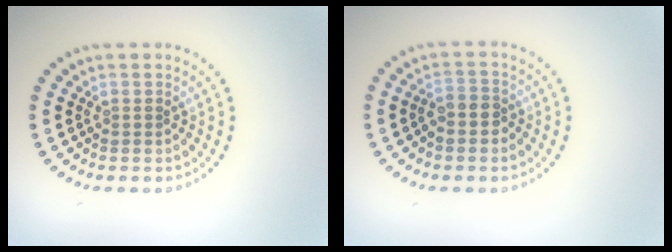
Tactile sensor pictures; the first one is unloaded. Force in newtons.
{"total": 2.0, "press": 1.8, "slide": 0.9}